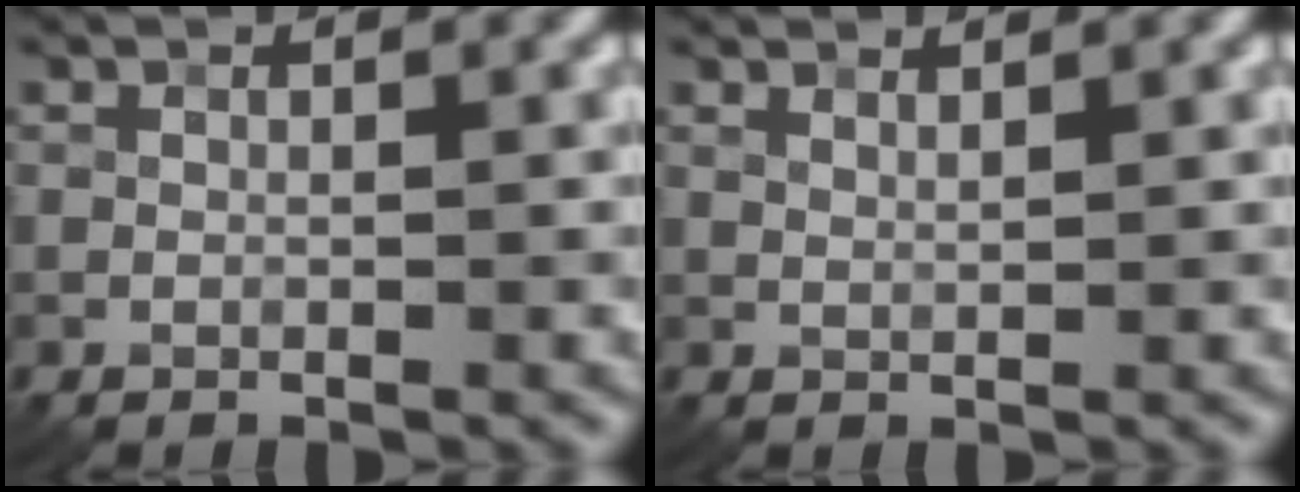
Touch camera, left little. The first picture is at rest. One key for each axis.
{"total": 1.3, "fx": 1.2, "fy": 0.2, "fz": 0.6, "tx": -0.010, "ty": -0.001, "tz": 0.016}